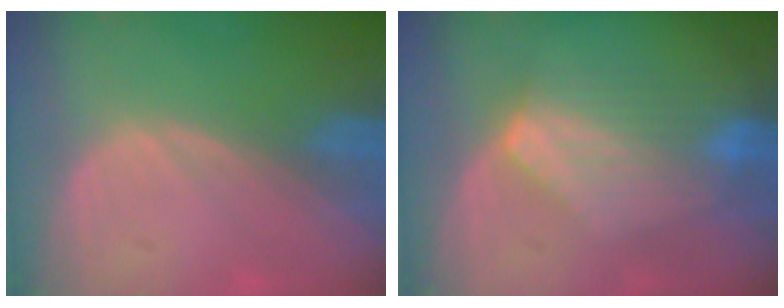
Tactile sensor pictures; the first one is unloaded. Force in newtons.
{"total": 6.8, "press": 6.7, "slide": 1.1}